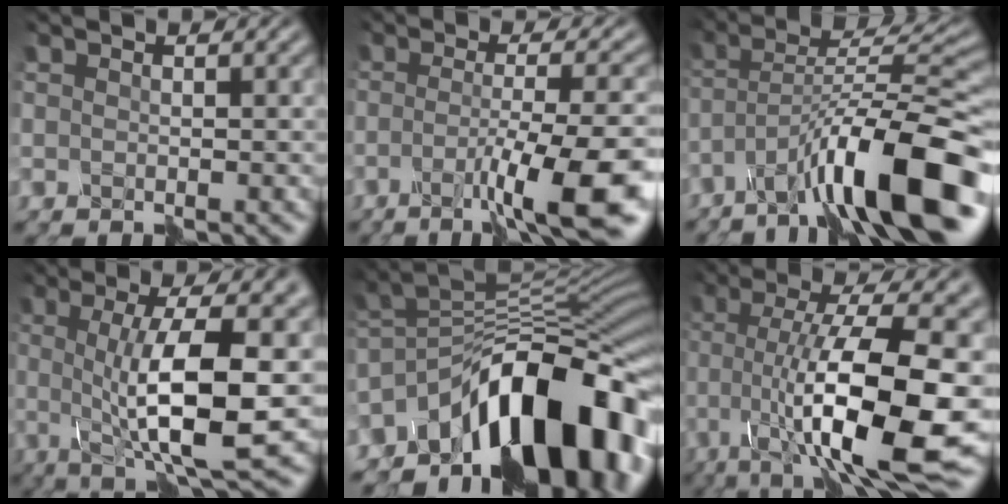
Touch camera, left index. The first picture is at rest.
{"total": 8.1, "force": [-4.1, 0.7, 7.0], "torque": [-0.108, 0.005, -0.071]}
{"total": 12.7, "force": [-8.1, 2.1, 9.5], "torque": [-0.152, 0.022, -0.138]}
{"total": 9.7, "force": [-0.4, 1.9, 9.5], "torque": [-0.138, 0.001, -0.004]}
{"total": 13.4, "force": [-8.0, 6.2, 8.8], "torque": [-0.112, 0.021, -0.135]}
{"total": 12.8, "force": [-3.8, 2.8, 11.9], "torque": [-0.191, 0.001, -0.058]}